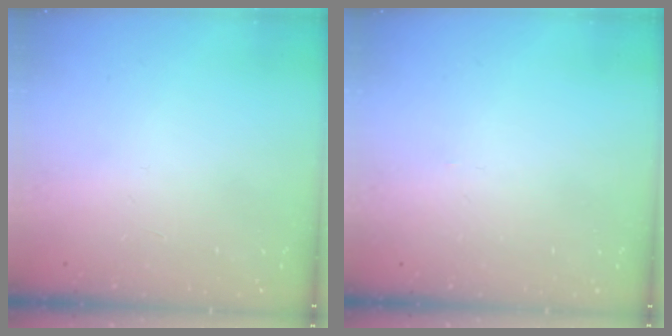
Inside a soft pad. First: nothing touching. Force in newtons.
{"total": 0.0}